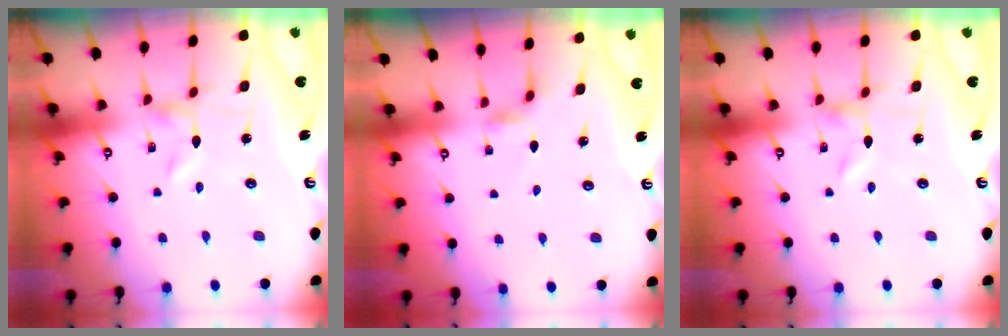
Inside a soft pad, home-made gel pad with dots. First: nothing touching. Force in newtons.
{"total": 2.3, "press": 2.3, "slide": 0.4}
{"total": 0.0}